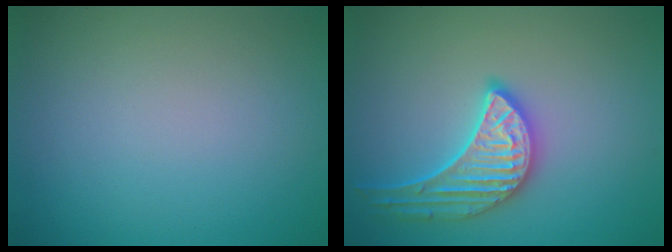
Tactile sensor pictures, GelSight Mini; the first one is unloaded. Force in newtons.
{"total": 3.8, "press": 3.7, "slide": 0.9}